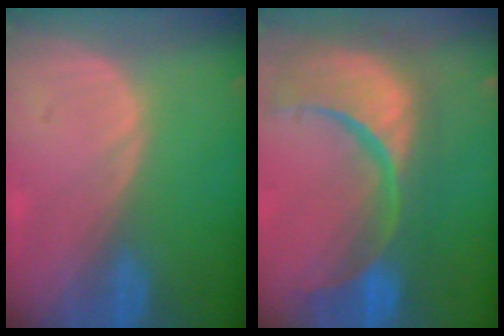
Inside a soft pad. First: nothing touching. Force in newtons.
{"total": 15.3, "press": 12.1, "slide": 9.4}